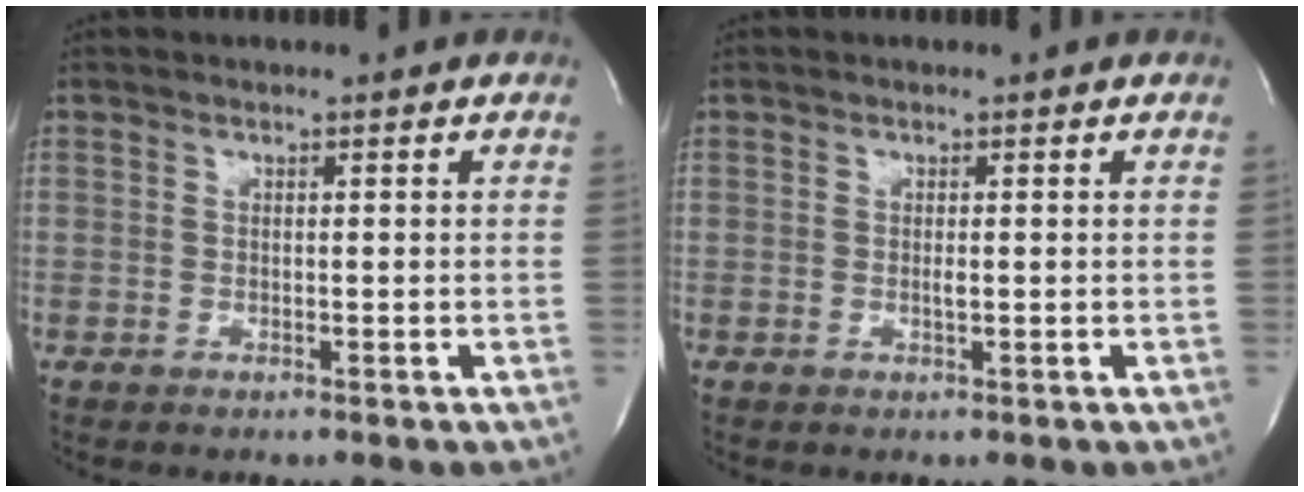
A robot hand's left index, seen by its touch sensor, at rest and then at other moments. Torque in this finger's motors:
{"motor_torque": [-0.13, 0.22, 0.06, 0.00]}